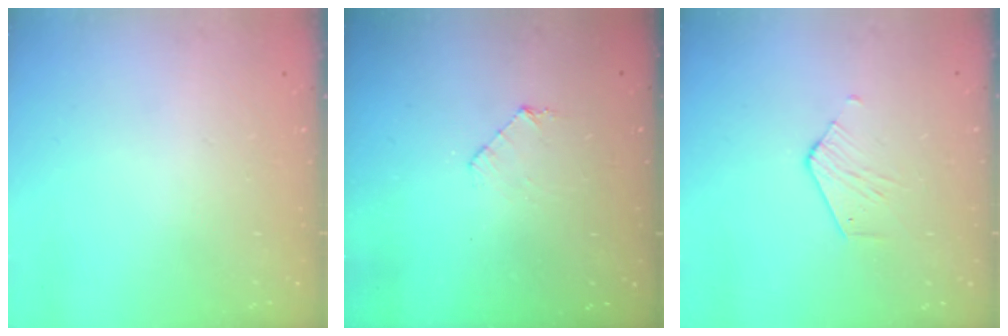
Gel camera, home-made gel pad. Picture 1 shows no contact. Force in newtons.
{"total": 6.2, "press": 6.1, "slide": 0.6}
{"total": 2.6, "press": 2.6, "slide": 0.2}